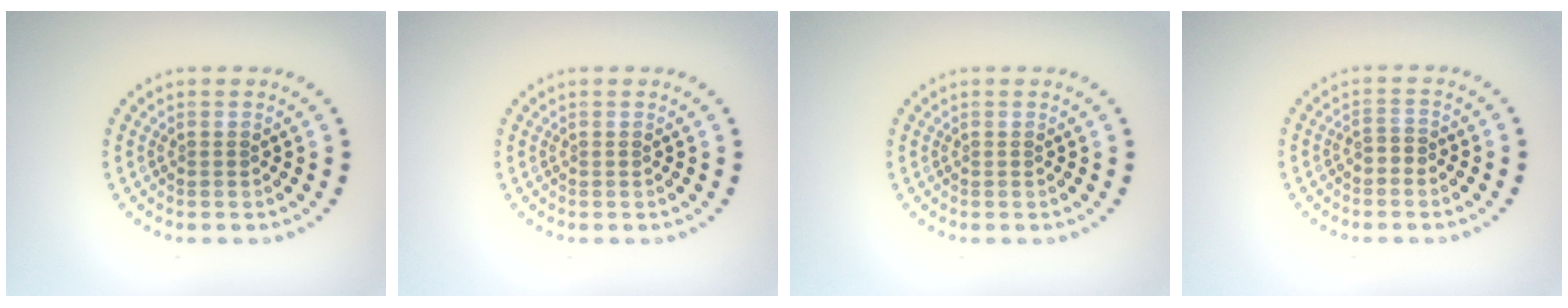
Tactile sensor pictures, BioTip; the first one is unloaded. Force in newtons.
{"total": 0.0}
{"total": 0.0}
{"total": 1.2, "press": 1.1, "slide": 0.5}